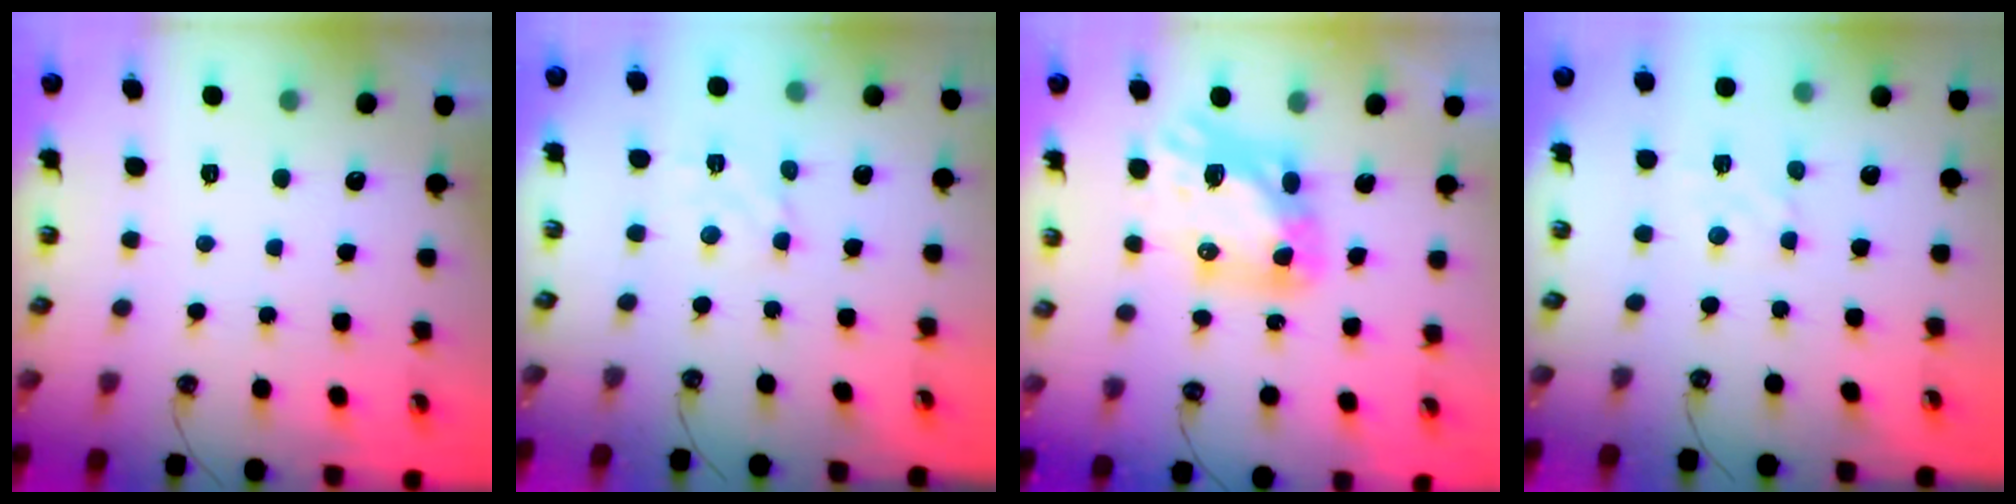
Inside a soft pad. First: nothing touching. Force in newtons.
{"total": 2.9, "press": 2.8, "slide": 0.3}
{"total": 12.0, "press": 11.9, "slide": 1.3}
{"total": 3.2, "press": 3.1, "slide": 0.5}